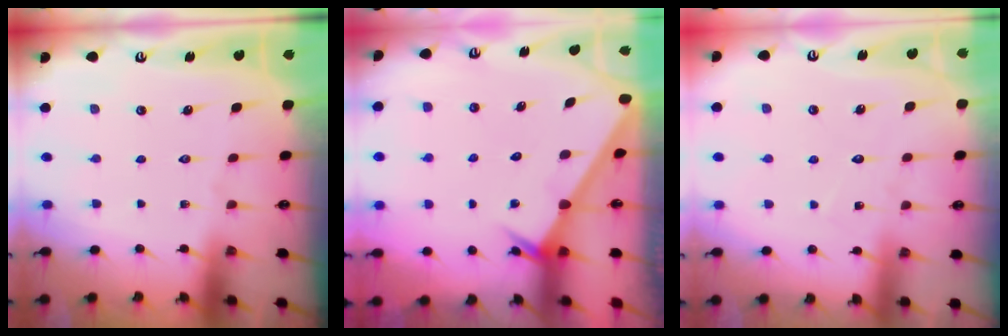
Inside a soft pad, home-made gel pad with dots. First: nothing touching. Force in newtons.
{"total": 2.7, "press": 2.7, "slide": 0.0}
{"total": 5.5, "press": 5.5, "slide": 0.4}